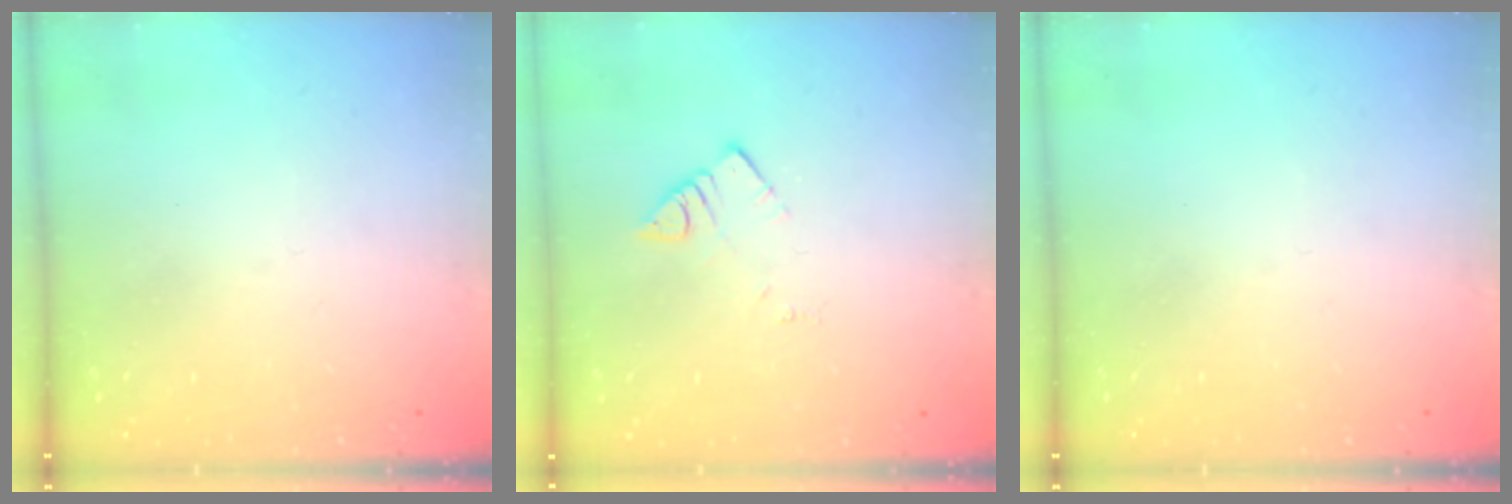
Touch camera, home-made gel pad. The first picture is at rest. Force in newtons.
{"total": 3.5, "press": 3.5, "slide": 0.2}
{"total": 0.0}